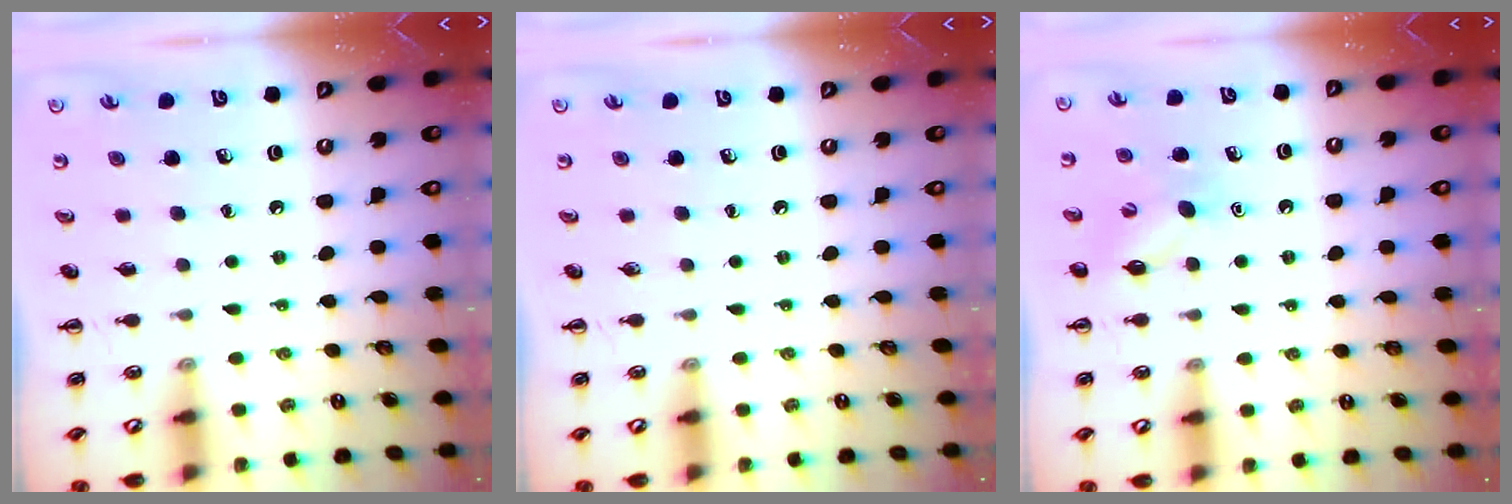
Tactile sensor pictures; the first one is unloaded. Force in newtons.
{"total": 0.0}
{"total": 7.3, "press": 7.1, "slide": 1.5}